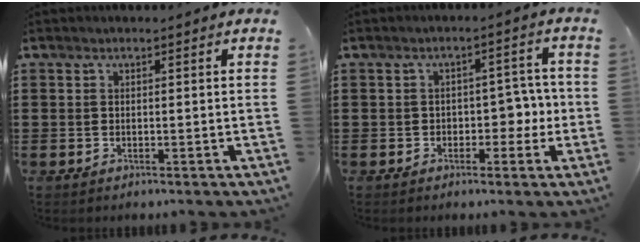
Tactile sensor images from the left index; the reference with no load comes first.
{"total": 4.0, "force": [-0.8, 2.9, 2.7], "torque": [-0.042, 0.001, -0.024]}